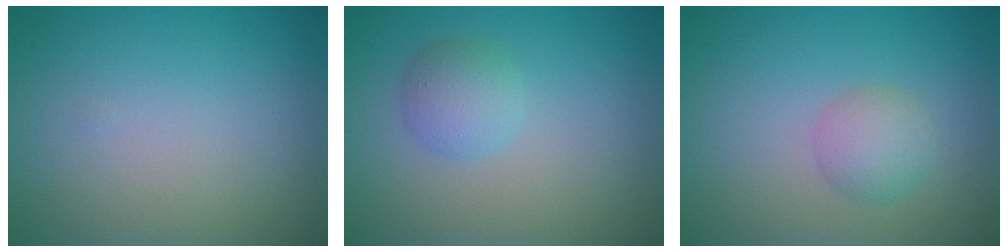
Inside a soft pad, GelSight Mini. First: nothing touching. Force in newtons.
{"total": 2.4, "press": 2.4, "slide": 0.1}
{"total": 2.3, "press": 2.3, "slide": 0.0}